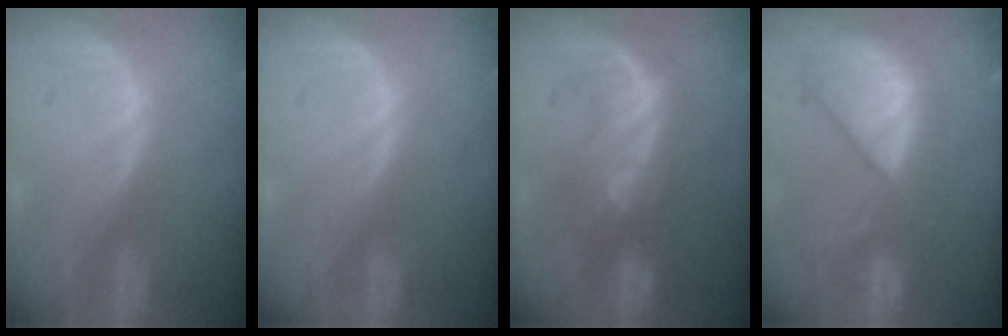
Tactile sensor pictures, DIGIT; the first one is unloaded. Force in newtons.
{"total": 0.0}
{"total": 8.6, "press": 8.1, "slide": 2.9}
{"total": 10.5, "press": 9.7, "slide": 3.8}